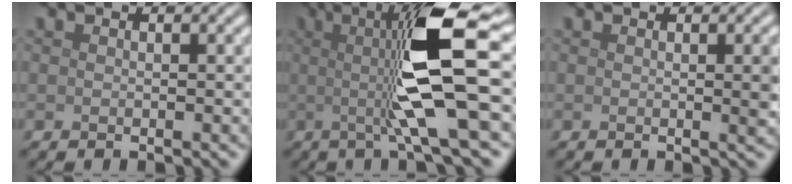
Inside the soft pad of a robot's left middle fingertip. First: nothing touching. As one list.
[{"total": 10.4, "force": [1.0, 2.0, 10.1], "torque": [-0.147, -0.002, 0.013]}, {"total": 1.5, "force": [0.1, 0.3, 1.5], "torque": [-0.017, 0.000, -0.001]}]